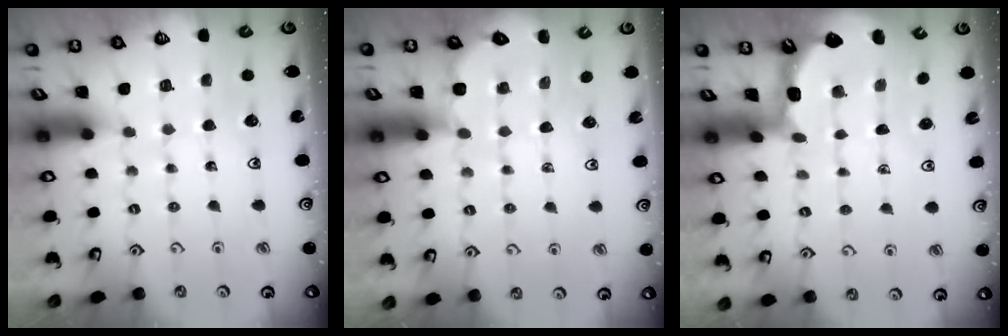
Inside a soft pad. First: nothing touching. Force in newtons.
{"total": 2.7, "press": 2.7, "slide": 0.3}
{"total": 1.9, "press": 1.9, "slide": 0.2}